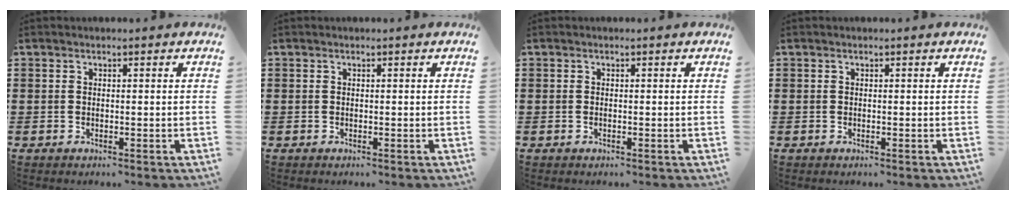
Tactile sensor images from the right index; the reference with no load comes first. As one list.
[{"total": 0.0}, {"total": 0.0}, {"total": 0.0}]